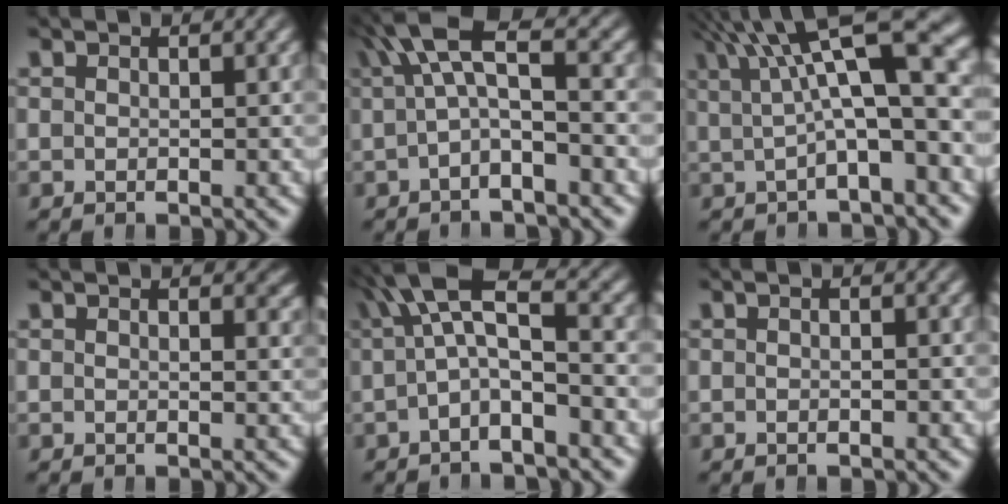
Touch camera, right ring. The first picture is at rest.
{"total": 3.7, "force": [0.8, 0.9, 3.5], "torque": [-0.064, 0.000, 0.012]}
{"total": 8.2, "force": [3.1, 2.3, 7.2], "torque": [-0.077, 0.029, 0.044]}
{"total": 1.2, "force": [0.9, 0.2, 0.7], "torque": [0.000, -0.002, 0.010]}
{"total": 4.5, "force": [0.8, 1.7, 4.1], "torque": [-0.078, -0.001, 0.010]}
{"total": 0.7, "force": [-0.2, -0.3, 0.6], "torque": [-0.004, 0.008, -0.009]}